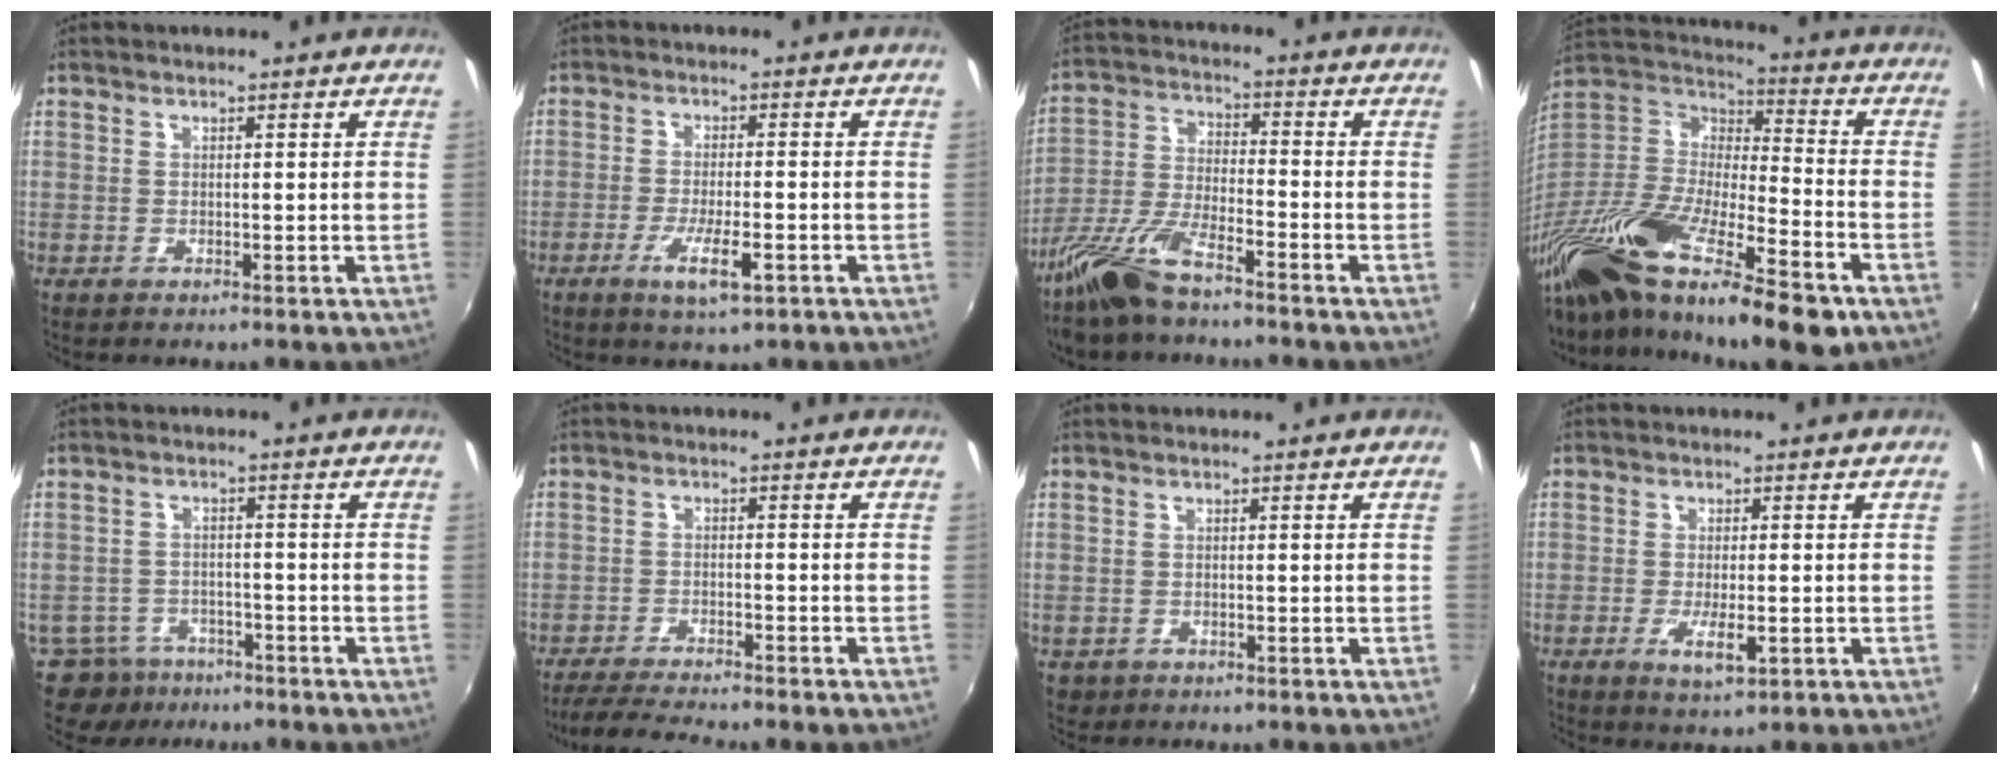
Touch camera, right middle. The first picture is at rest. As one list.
[{"total": 6.4, "force": [-3.4, 1.4, 5.2], "torque": [-0.109, -0.016, -0.057]}, {"total": 11.5, "force": [-8.6, 2.7, 7.1], "torque": [-0.156, -0.012, -0.173]}, {"total": 29.9, "force": [-19.5, 7.6, 21.3], "torque": [-0.387, -0.046, -0.341]}, {"total": 8.6, "force": [-6.3, 5.5, 2.0], "torque": [-0.061, 0.000, -0.097]}, {"total": 8.4, "force": [-7.7, 0.5, 3.4], "torque": [-0.088, -0.019, -0.126]}, {"total": 2.4, "force": [-0.8, 2.1, 0.9], "torque": [-0.024, -0.005, -0.009]}, {"total": 4.7, "force": [-1.8, 1.4, 4.1], "torque": [-0.081, -0.014, -0.030]}]